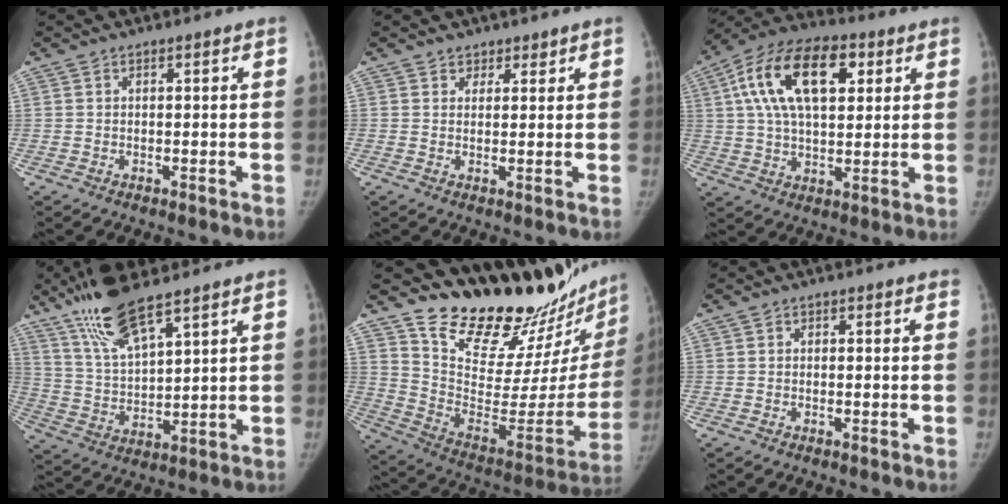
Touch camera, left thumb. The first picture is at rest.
{"total": 2.2, "force": [1.7, 1.3, -0.1], "torque": [0.021, -0.009, 0.023]}
{"total": 19.8, "force": [6.1, 11.1, 15.2], "torque": [-0.247, 0.008, 0.091]}
{"total": 12.7, "force": [9.2, 2.6, 8.3], "torque": [-0.162, -0.040, 0.190]}
{"total": 28.8, "force": [25.9, 7.8, 10.1], "torque": [-0.121, -0.202, 0.376]}
{"total": 0.5, "force": [0.1, 0.4, 0.2], "torque": [0.007, -0.006, -0.007]}